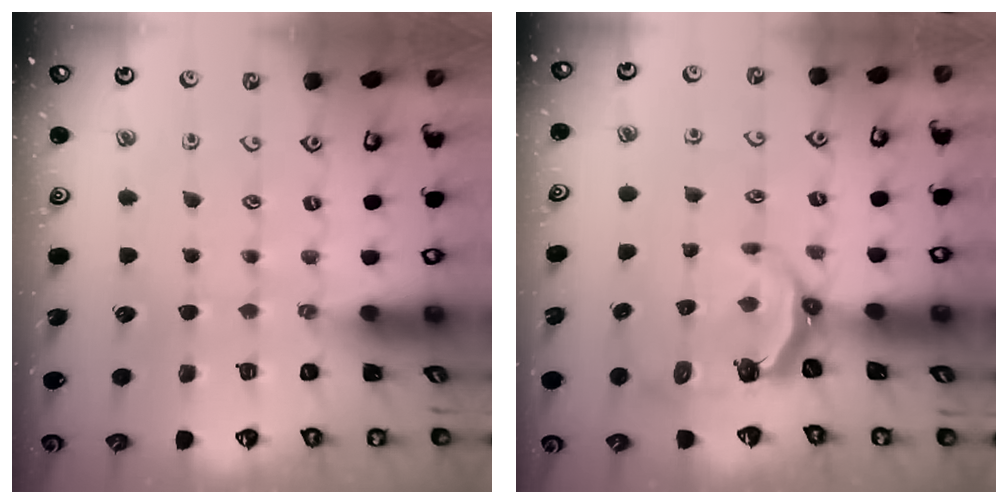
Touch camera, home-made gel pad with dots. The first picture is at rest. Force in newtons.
{"total": 4.7, "press": 3.4, "slide": 3.2}